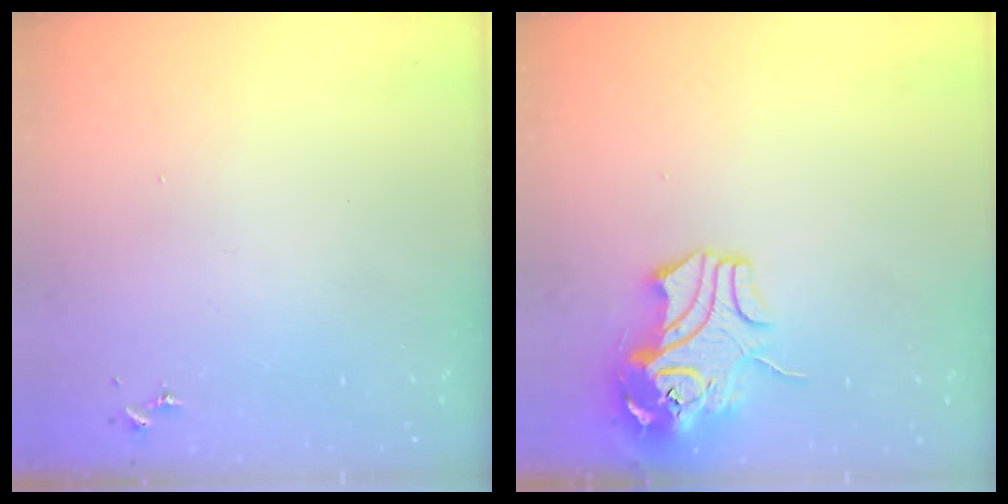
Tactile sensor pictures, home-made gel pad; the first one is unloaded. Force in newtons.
{"total": 12.1, "press": 12.0, "slide": 1.7}